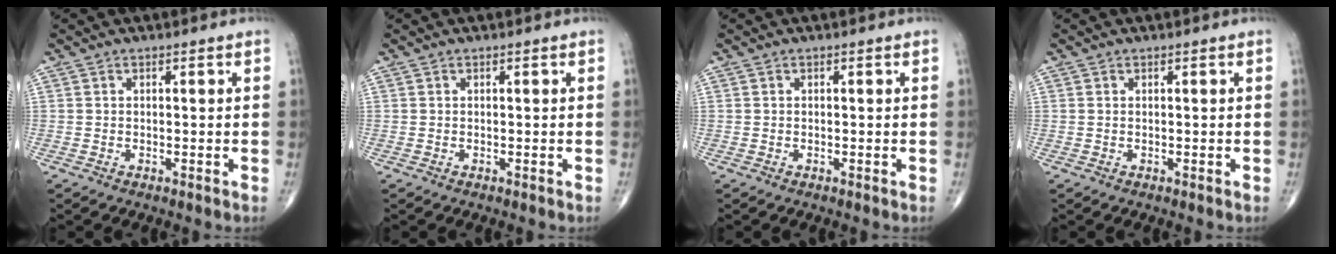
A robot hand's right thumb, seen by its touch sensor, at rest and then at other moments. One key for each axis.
{"total": 0.0}
{"total": 0.0}
{"total": 0.0}